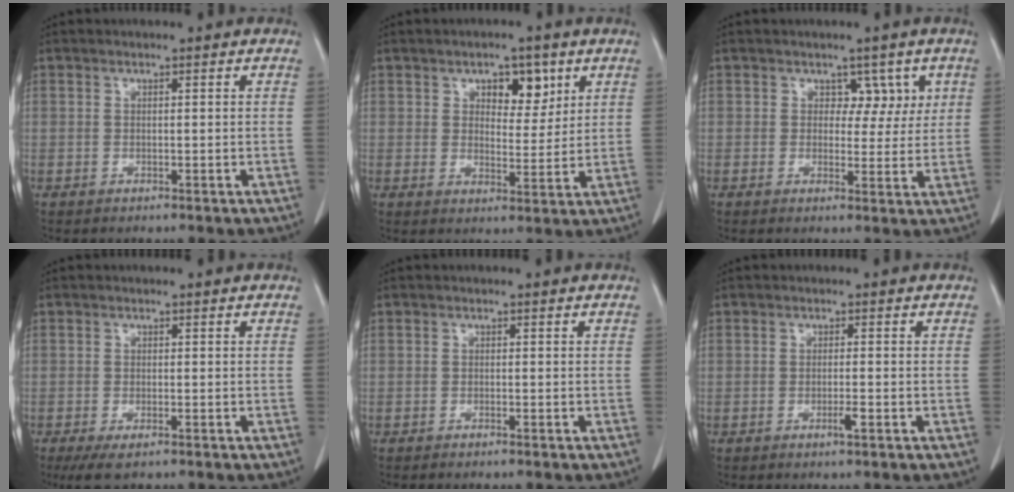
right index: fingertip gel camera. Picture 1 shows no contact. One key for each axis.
{"total": 5.7, "fx": 2.9, "fy": 3.1, "fz": 3.9, "tx": -0.048, "ty": 0.005, "tz": 0.043}
{"total": 3.9, "fx": 1.7, "fy": 2.9, "fz": 2.1, "tx": -0.008, "ty": 0.005, "tz": 0.021}
{"total": 3.8, "fx": -2.6, "fy": 1.1, "fz": 2.6, "tx": -0.049, "ty": -0.009, "tz": -0.039}
{"total": 1.0, "fx": -0.9, "fy": 0.1, "fz": 0.5, "tx": -0.012, "ty": -0.002, "tz": -0.011}
{"total": 1.7, "fx": -0.8, "fy": 0.0, "fz": 1.5, "tx": -0.029, "ty": -0.003, "tz": -0.014}